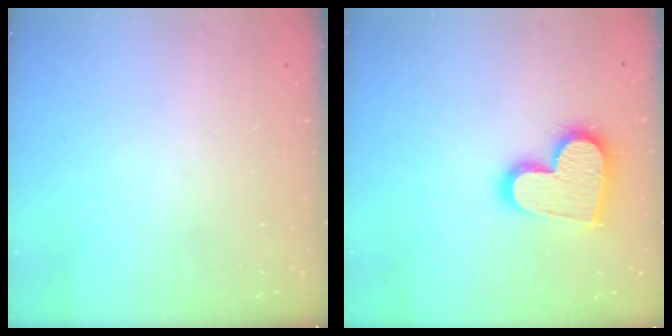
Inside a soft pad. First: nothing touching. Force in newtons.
{"total": 16.2, "press": 16.2, "slide": 1.2}